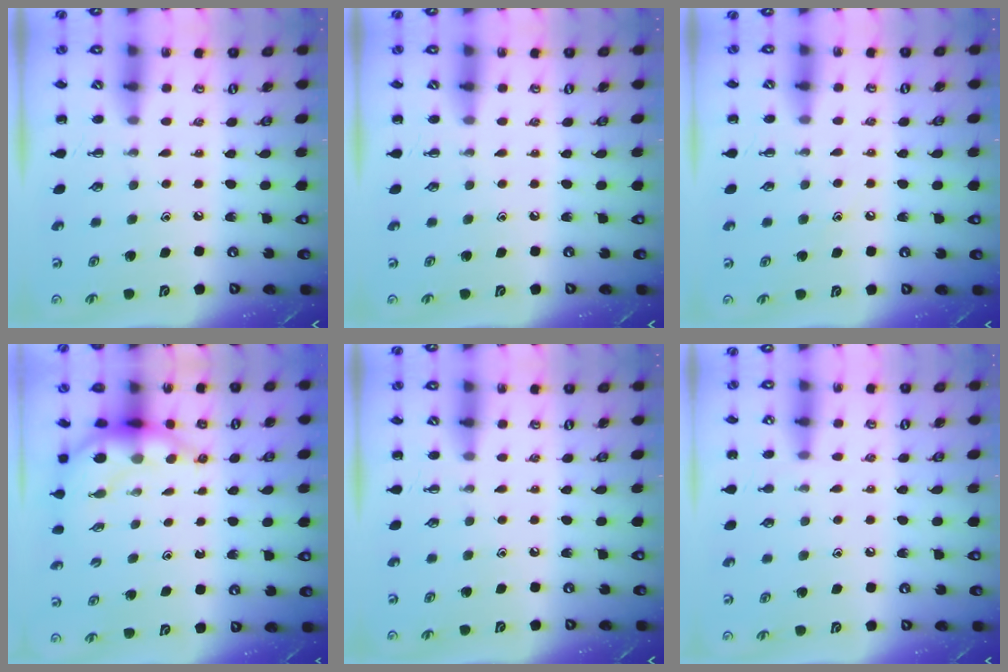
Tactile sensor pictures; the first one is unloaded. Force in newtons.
{"total": 0.0}
{"total": 6.3, "press": 6.0, "slide": 1.8}
{"total": 6.1, "press": 6.0, "slide": 0.8}
{"total": 0.0}
{"total": 4.5, "press": 4.2, "slide": 1.5}